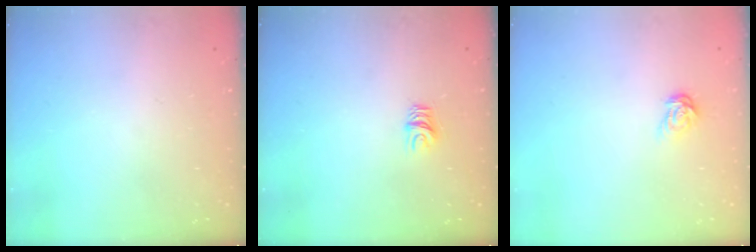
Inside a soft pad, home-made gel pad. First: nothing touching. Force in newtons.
{"total": 5.8, "press": 5.8, "slide": 0.6}
{"total": 4.8, "press": 4.7, "slide": 0.5}